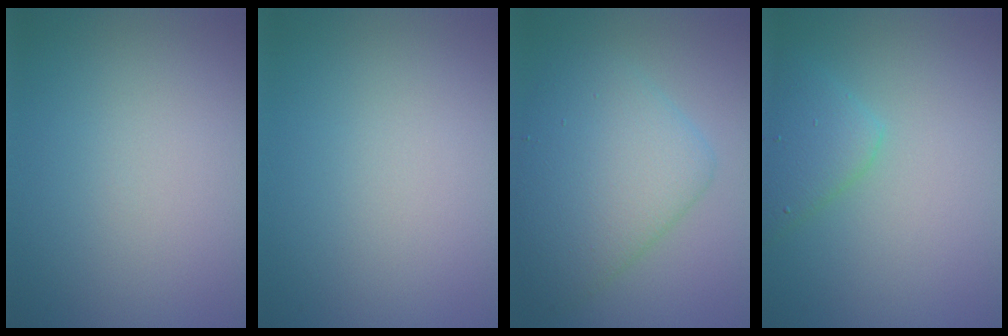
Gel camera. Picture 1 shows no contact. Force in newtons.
{"total": 0.0}
{"total": 6.5, "press": 6.5, "slide": 0.3}
{"total": 3.0, "press": 3.0, "slide": 0.1}